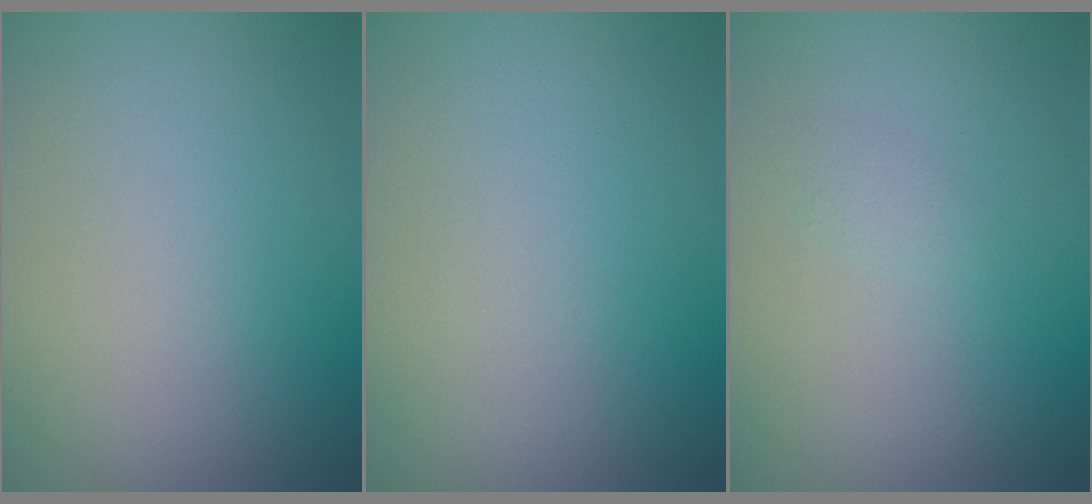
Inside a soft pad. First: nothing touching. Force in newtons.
{"total": 0.0}
{"total": 0.7, "press": 0.7, "slide": 0.0}